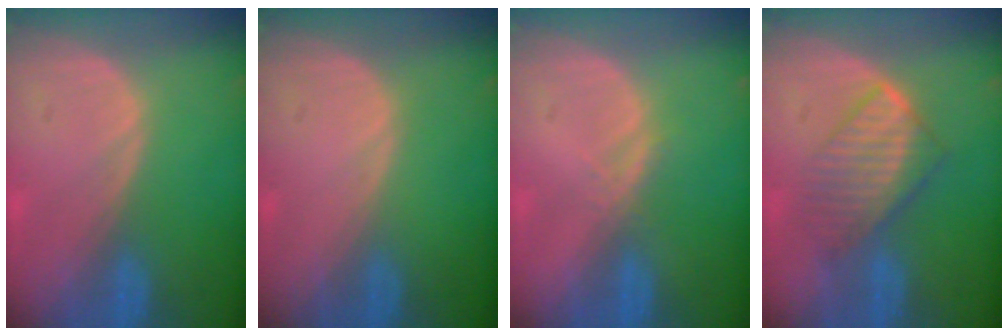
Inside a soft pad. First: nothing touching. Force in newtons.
{"total": 0.0}
{"total": 1.5, "press": 1.3, "slide": 0.8}
{"total": 6.5, "press": 6.3, "slide": 1.7}